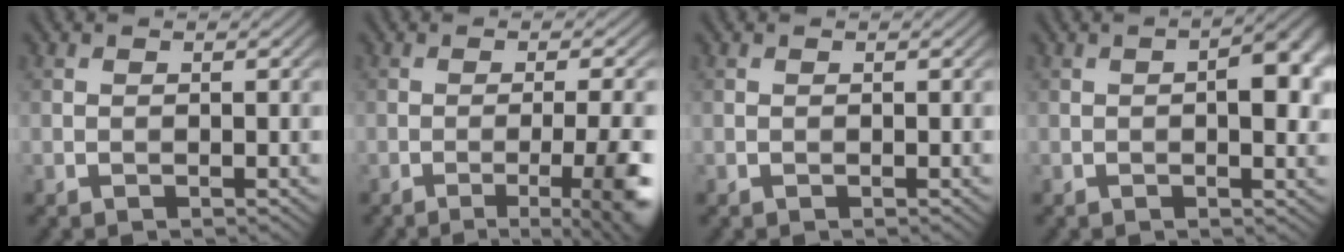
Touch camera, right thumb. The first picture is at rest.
{"total": 8.7, "force": [-2.8, 2.1, 8.0], "torque": [-0.103, -0.002, -0.034]}
{"total": 0.0}
{"total": 5.9, "force": [0.3, 2.3, 5.4], "torque": [-0.074, 0.003, 0.003]}